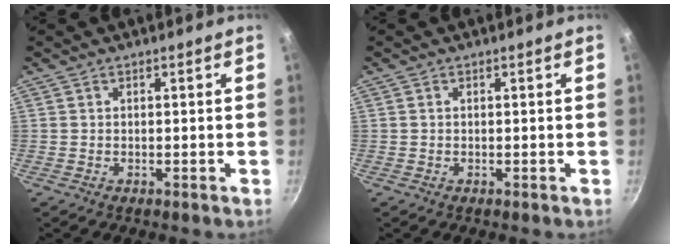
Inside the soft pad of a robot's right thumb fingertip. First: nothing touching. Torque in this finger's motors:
{"motor_torque": [0.00, -0.21, 0.40, 0.21, 0.00]}